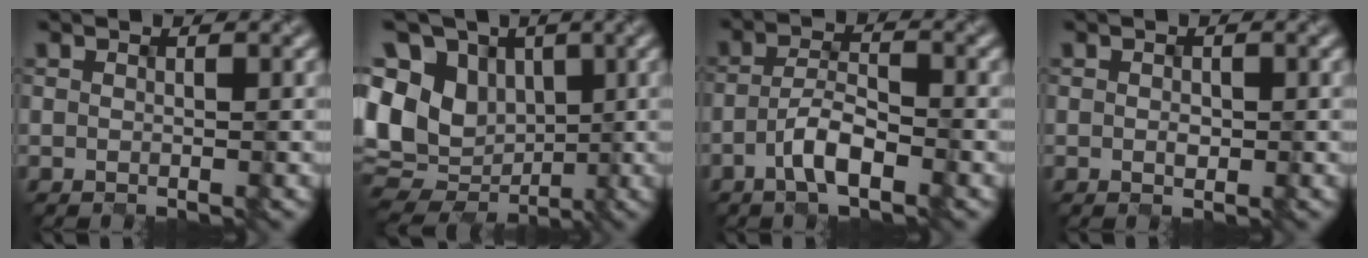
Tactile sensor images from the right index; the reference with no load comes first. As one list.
[{"total": 11.3, "force": [-0.7, 9.4, 6.2], "torque": [-0.141, 0.004, 0.013]}, {"total": 3.4, "force": [-2.8, 0.2, 1.9], "torque": [-0.055, -0.005, -0.035]}, {"total": 0.9, "force": [-0.9, -0.1, -0.1], "torque": [-0.012, -0.009, 0.014]}]